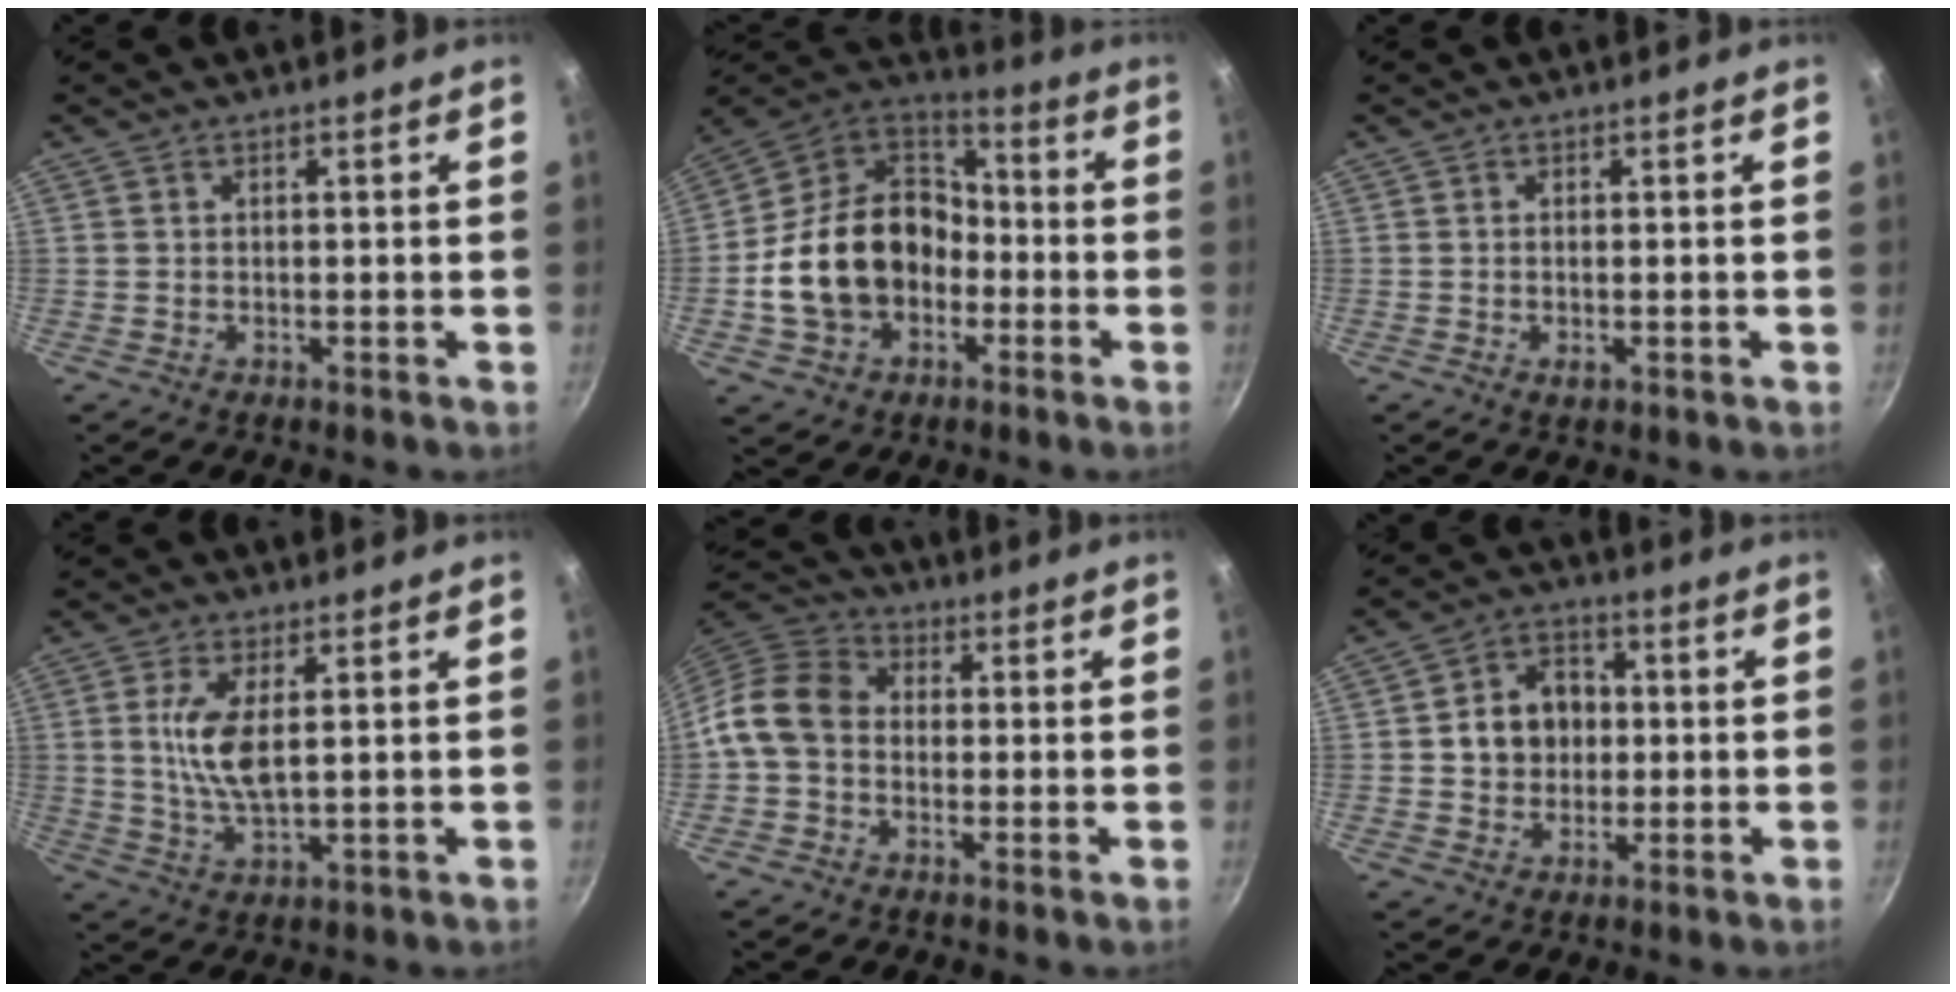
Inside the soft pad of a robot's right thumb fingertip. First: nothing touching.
{"total": 20.6, "force": [-4.2, 15.7, 12.7], "torque": [-0.203, 0.064, -0.074]}
{"total": 1.5, "force": [-0.4, 0.7, 1.3], "torque": [-0.023, -0.002, -0.006]}
{"total": 7.8, "force": [1.6, 2.7, 7.1], "torque": [-0.145, -0.009, 0.036]}
{"total": 9.6, "force": [-0.9, 7.7, 5.7], "torque": [-0.088, 0.028, -0.042]}
{"total": 9.4, "force": [0.5, 7.9, 5.2], "torque": [-0.052, 0.013, 0.001]}